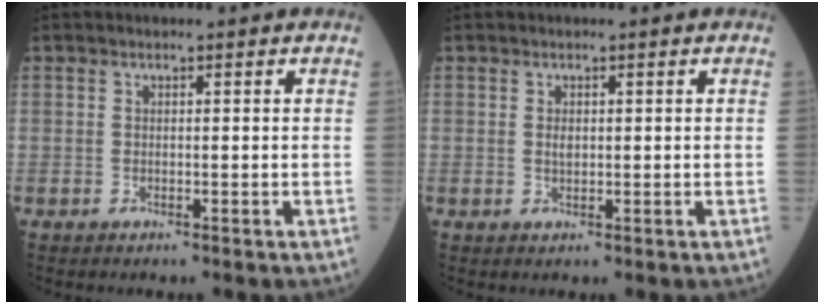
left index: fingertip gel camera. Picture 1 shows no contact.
{"total": 1.0, "force": [0.2, 0.6, 0.8], "torque": [-0.014, -0.001, 0.004]}